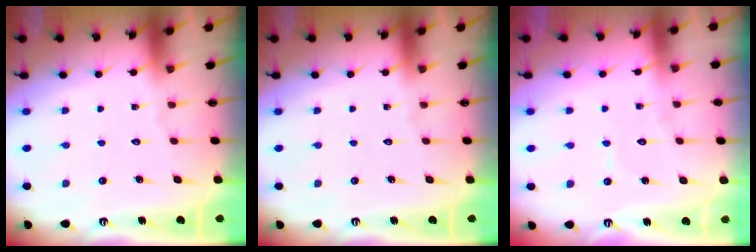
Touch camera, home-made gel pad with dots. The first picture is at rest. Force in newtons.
{"total": 0.0}
{"total": 3.9, "press": 3.8, "slide": 0.2}